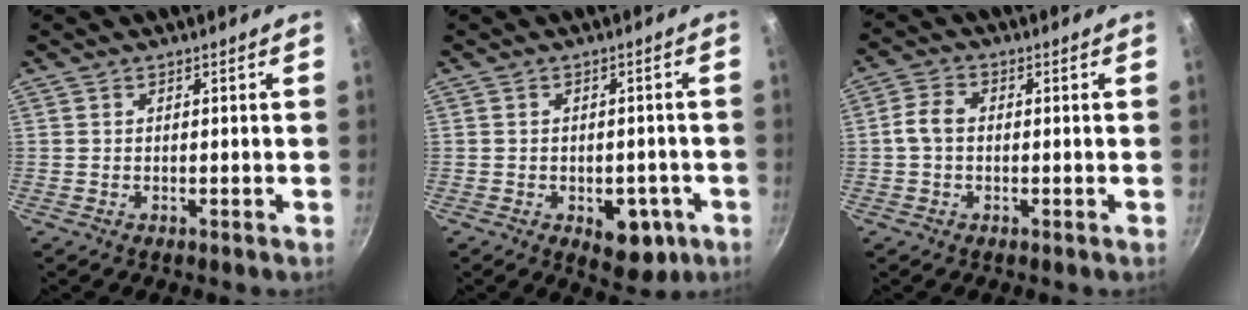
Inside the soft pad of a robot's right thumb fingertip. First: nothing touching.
{"total": 7.3, "force": [-3.0, 4.2, 5.1], "torque": [-0.040, 0.012, -0.029]}
{"total": 4.2, "force": [-0.2, 3.0, 3.0], "torque": [-0.059, 0.014, -0.011]}